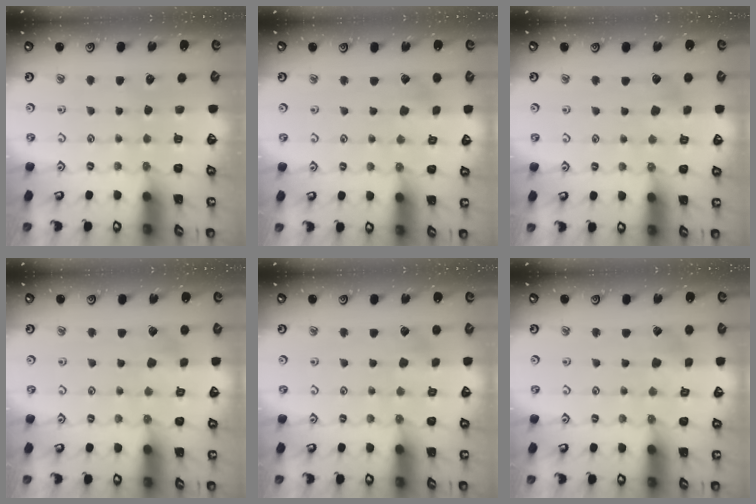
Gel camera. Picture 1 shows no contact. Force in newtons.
{"total": 1.7, "press": 1.7, "slide": 0.2}
{"total": 3.8, "press": 3.8, "slide": 0.4}
{"total": 3.0, "press": 3.0, "slide": 0.3}
{"total": 2.3, "press": 2.3, "slide": 0.1}
{"total": 2.2, "press": 2.2, "slide": 0.3}